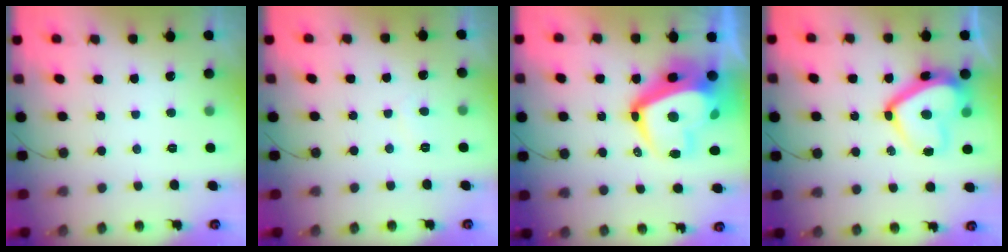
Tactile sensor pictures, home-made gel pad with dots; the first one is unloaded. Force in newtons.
{"total": 2.7, "press": 2.7, "slide": 0.4}
{"total": 18.7, "press": 18.6, "slide": 2.2}
{"total": 16.1, "press": 16.0, "slide": 1.8}